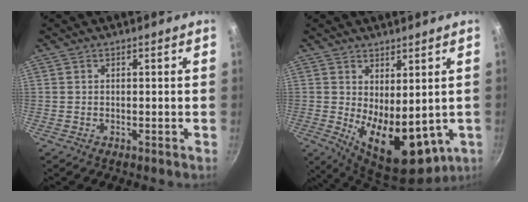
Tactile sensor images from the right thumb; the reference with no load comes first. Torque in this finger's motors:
{"motor_torque": [-0.17, 1.17, 1.74, 0.10, 0.39]}